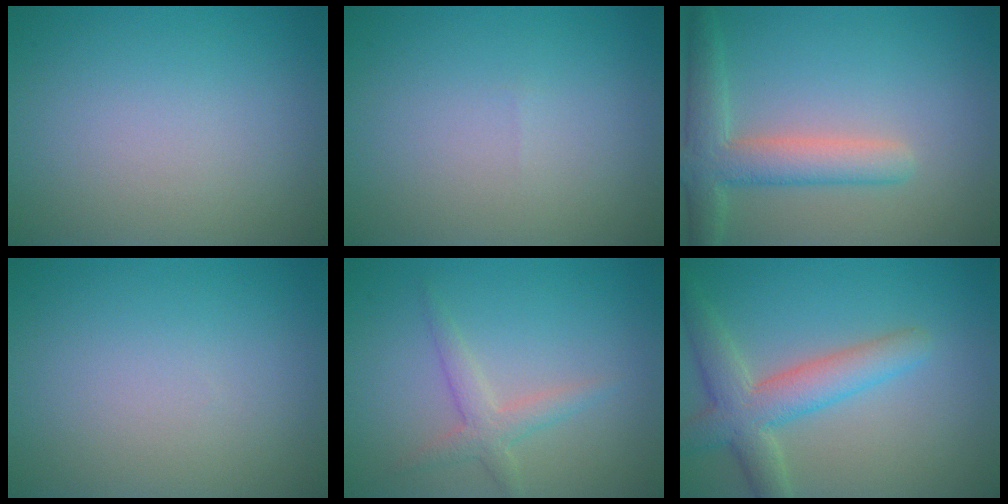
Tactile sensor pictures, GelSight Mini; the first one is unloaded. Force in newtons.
{"total": 0.0}
{"total": 4.6, "press": 4.6, "slide": 0.4}
{"total": 0.0}
{"total": 2.2, "press": 2.2, "slide": 0.1}
{"total": 5.1, "press": 5.1, "slide": 0.5}